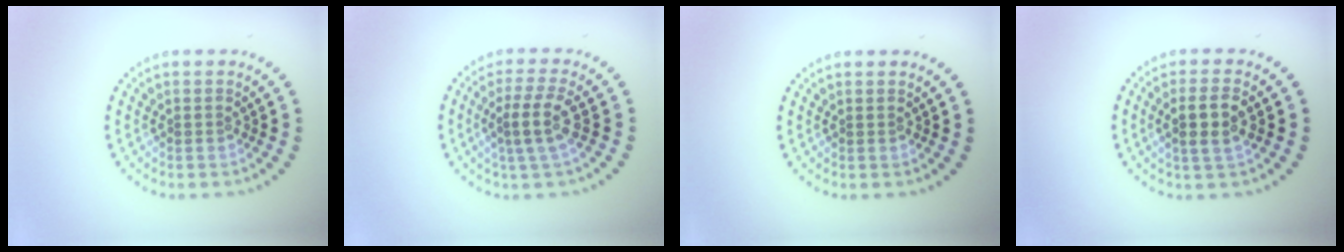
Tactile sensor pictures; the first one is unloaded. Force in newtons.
{"total": 3.0, "press": 2.3, "slide": 1.9}
{"total": 0.0}
{"total": 2.8, "press": 2.7, "slide": 0.9}